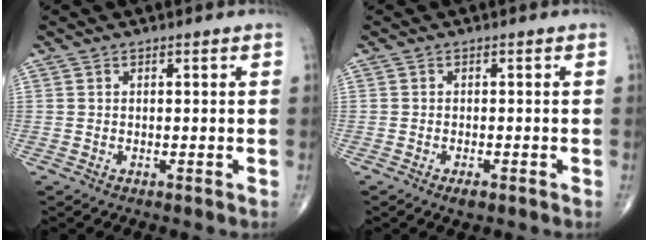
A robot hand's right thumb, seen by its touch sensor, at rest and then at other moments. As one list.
[{"total": 1.7, "force": [-1.0, 0.7, 1.2], "torque": [-0.022, 0.000, -0.017]}]